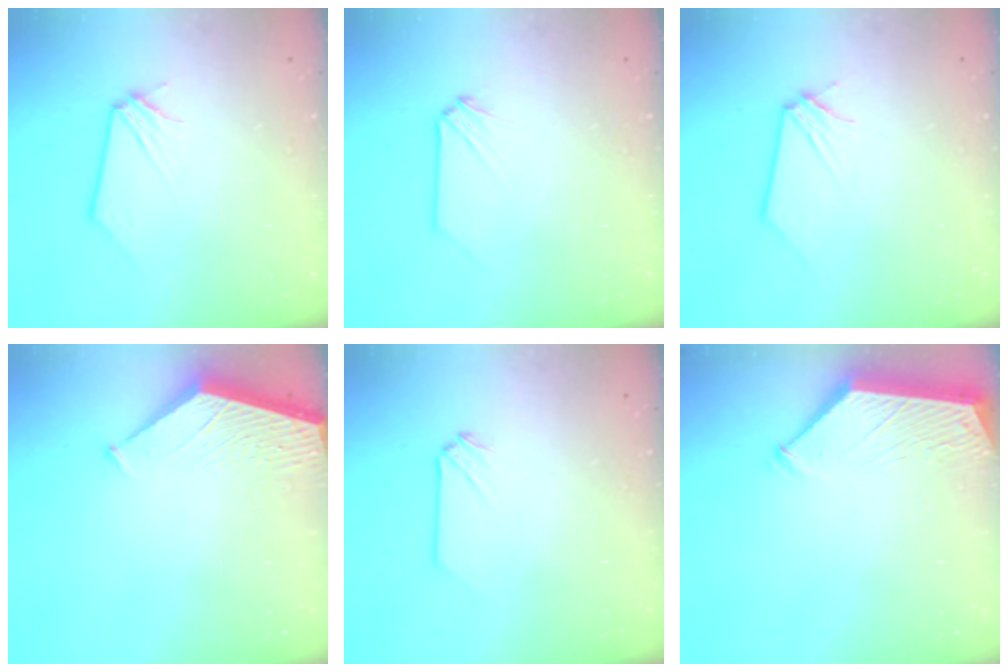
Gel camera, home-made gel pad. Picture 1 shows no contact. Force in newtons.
{"total": 0.5, "press": 0.5, "slide": 0.0}
{"total": 0.0}
{"total": 1.4, "press": 1.4, "slide": 0.2}
{"total": 0.0}
{"total": 3.2, "press": 3.1, "slide": 0.4}